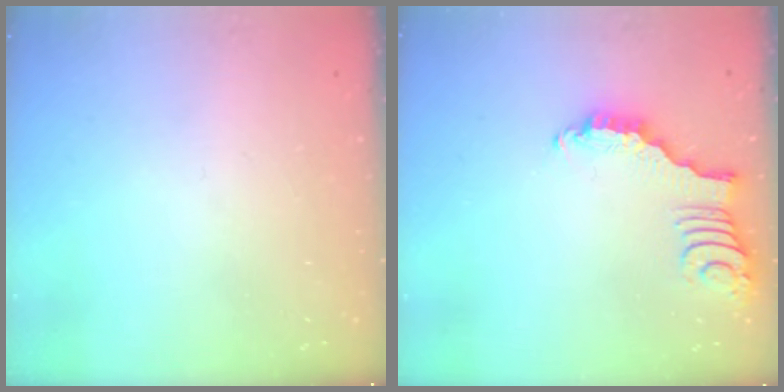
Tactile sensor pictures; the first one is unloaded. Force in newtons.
{"total": 2.7, "press": 2.7, "slide": 0.4}